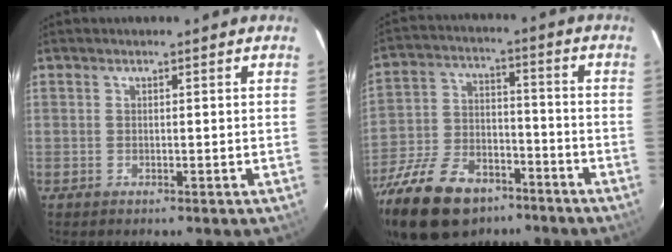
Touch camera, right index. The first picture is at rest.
{"total": 22.7, "force": [-15.2, 11.8, 12.0], "torque": [-0.271, -0.018, -0.253]}